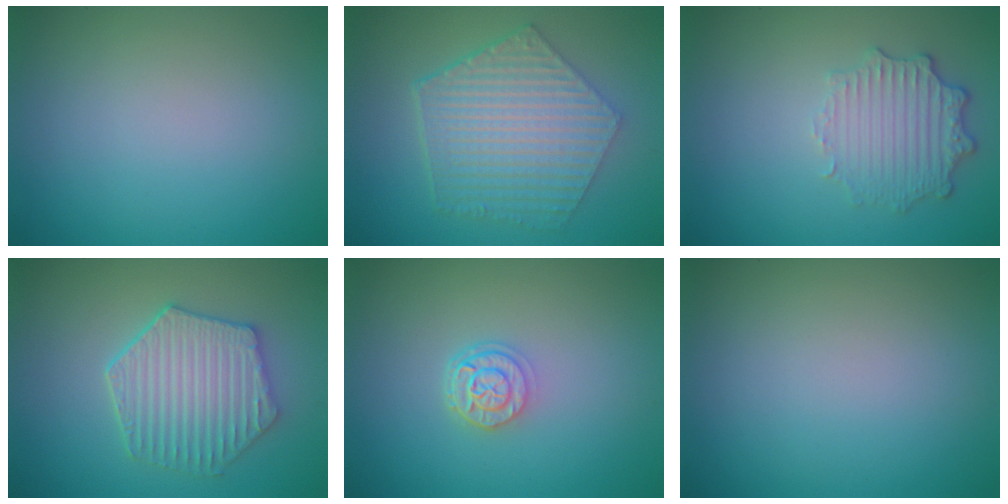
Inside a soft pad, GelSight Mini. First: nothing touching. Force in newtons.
{"total": 6.9, "press": 4.9, "slide": 4.8}
{"total": 3.5, "press": 2.9, "slide": 2.1}
{"total": 5.6, "press": 4.7, "slide": 3.0}
{"total": 2.6, "press": 2.1, "slide": 1.5}
{"total": 0.0}